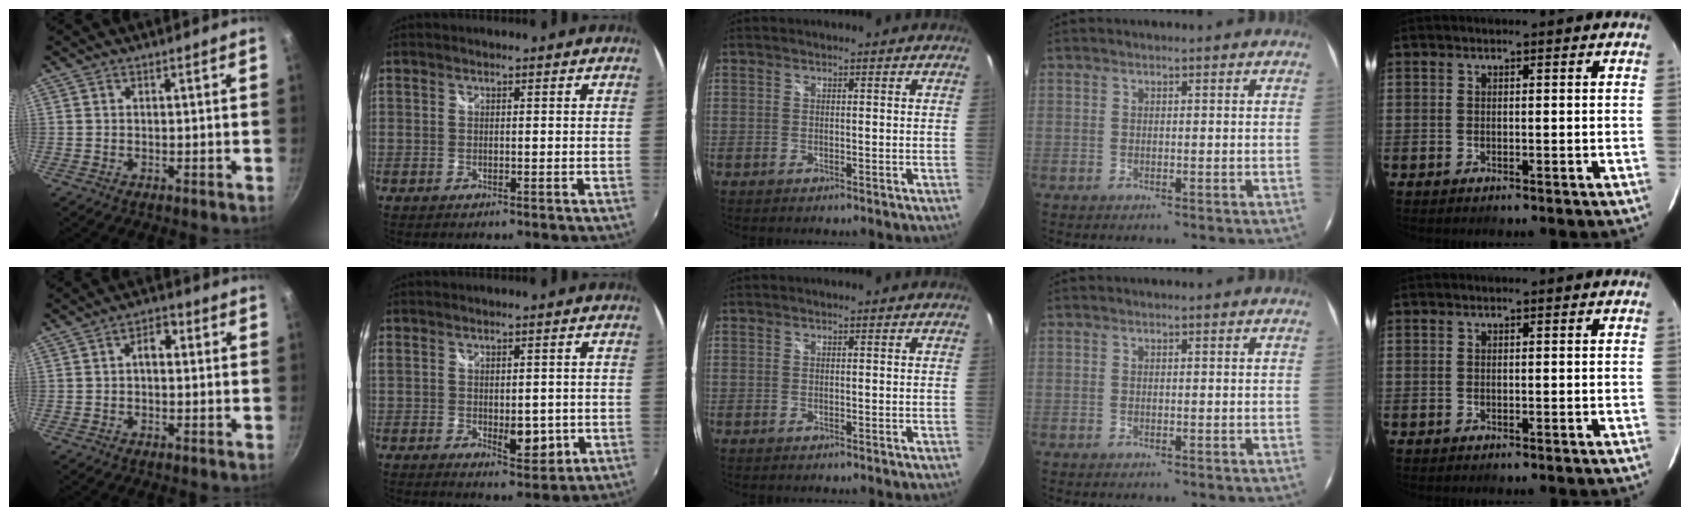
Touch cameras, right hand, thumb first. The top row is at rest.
{"thumb": {"total": 3.9, "force": [0.6, 2.5, 3.0], "torque": [-0.029, 0.011, 0.001]}, "index": {"total": 6.4, "force": [-0.7, 3.5, 5.2], "torque": [-0.085, -0.014, -0.003]}}